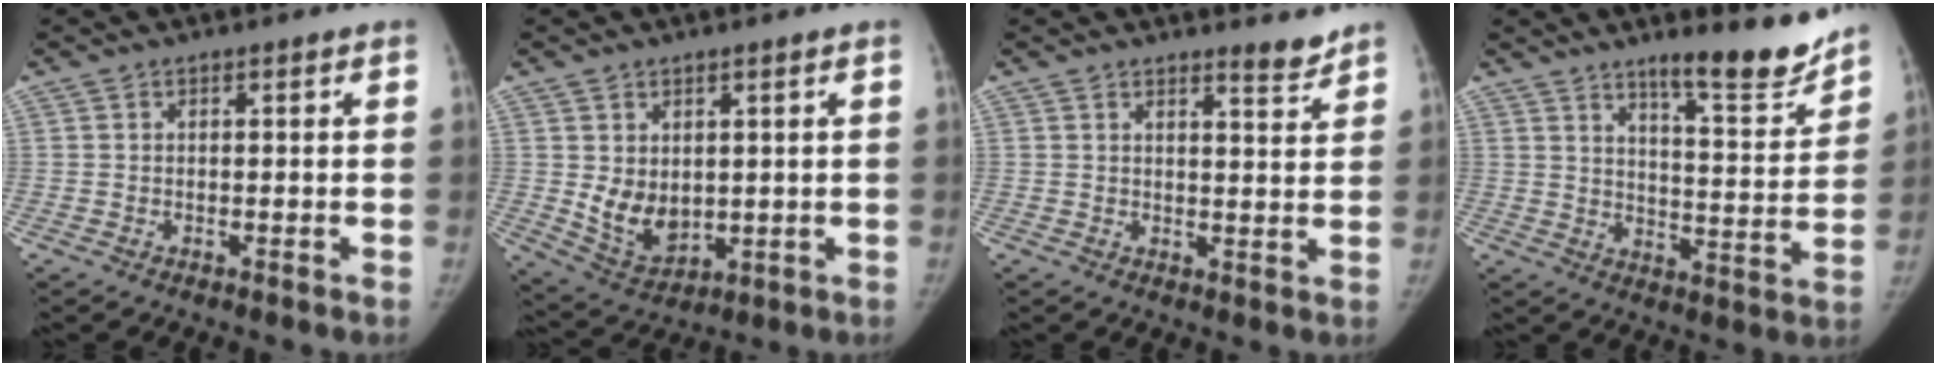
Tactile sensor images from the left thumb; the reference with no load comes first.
{"total": 7.7, "force": [1.0, 5.5, 5.2], "torque": [-0.068, -0.023, 0.043]}
{"total": 3.3, "force": [3.0, 0.3, 1.2], "torque": [-0.009, -0.032, 0.044]}
{"total": 12.9, "force": [10.5, 2.0, 7.3], "torque": [-0.076, -0.081, 0.159]}